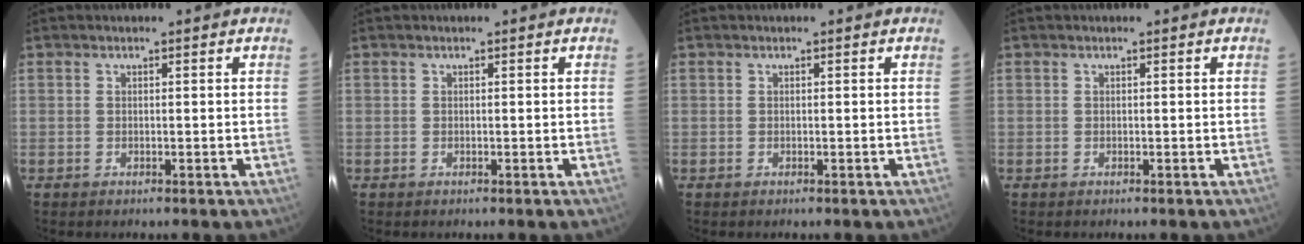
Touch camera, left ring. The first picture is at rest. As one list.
[{"total": 0.0}, {"total": 0.0}, {"total": 0.0}]